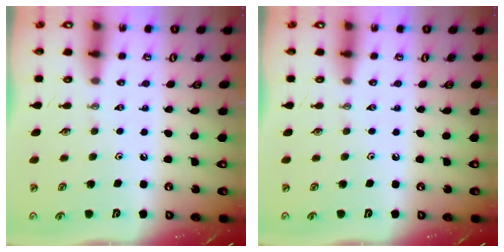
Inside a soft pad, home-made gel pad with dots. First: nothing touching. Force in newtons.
{"total": 0.0}